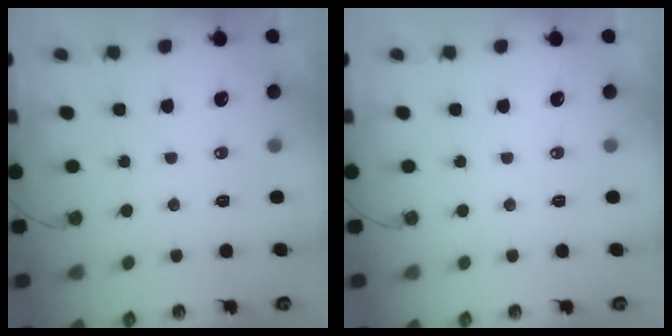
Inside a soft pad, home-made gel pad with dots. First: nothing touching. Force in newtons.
{"total": 0.0}